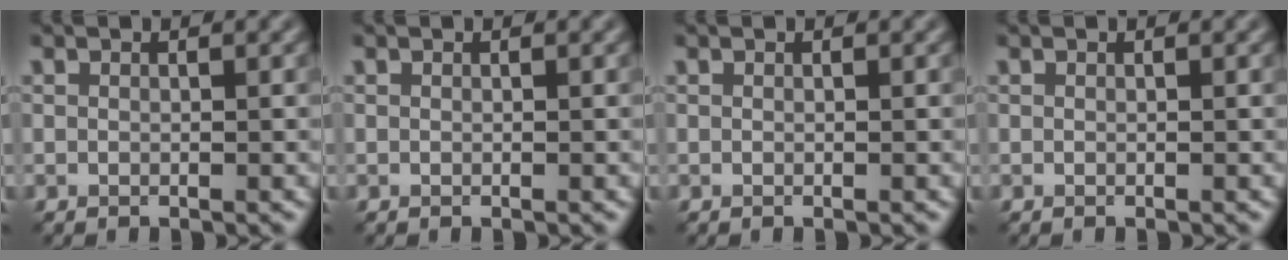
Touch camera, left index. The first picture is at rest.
{"total": 0.0}
{"total": 0.0}
{"total": 0.0}